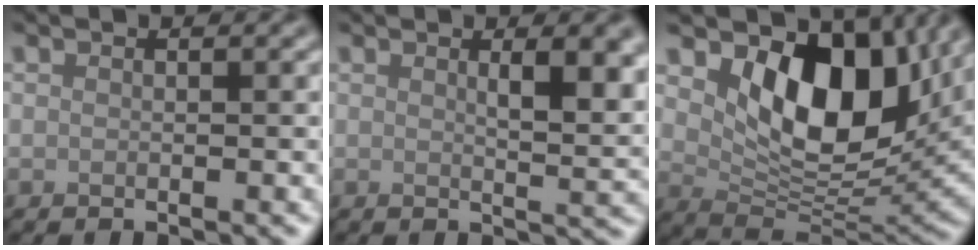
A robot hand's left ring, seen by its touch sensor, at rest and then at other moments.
{"total": 4.6, "force": [1.6, 1.4, 4.0], "torque": [-0.047, 0.000, 0.027]}
{"total": 10.2, "force": [3.5, 6.2, 7.3], "torque": [-0.109, -0.022, 0.063]}